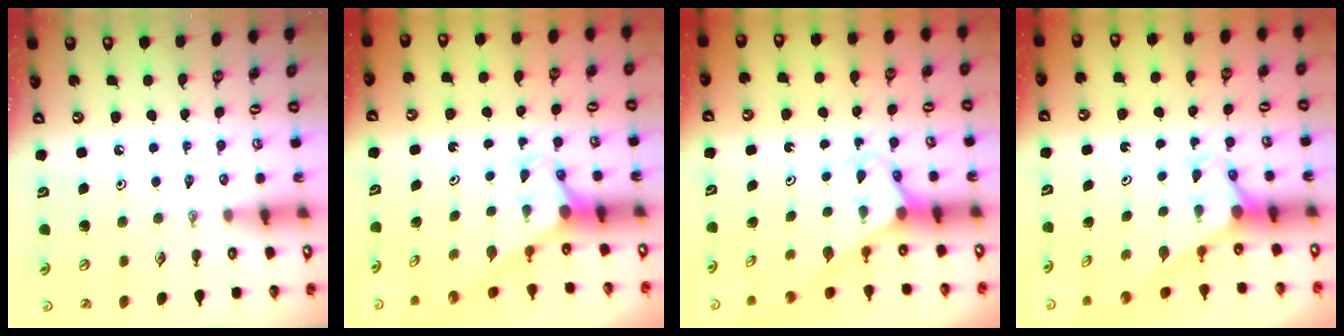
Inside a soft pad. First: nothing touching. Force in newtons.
{"total": 2.7, "press": 2.7, "slide": 0.0}
{"total": 2.6, "press": 2.6, "slide": 0.2}
{"total": 3.0, "press": 3.0, "slide": 0.0}